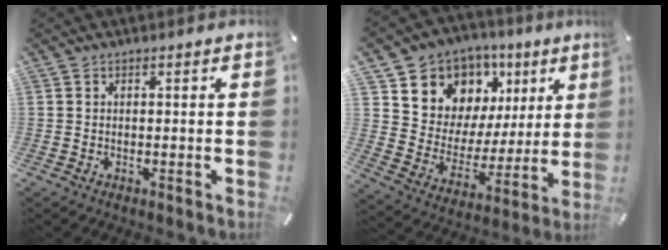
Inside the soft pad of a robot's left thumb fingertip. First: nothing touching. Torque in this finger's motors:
{"motor_torque": [1.91, 1.54, 0.75, -0.36, 0.30]}